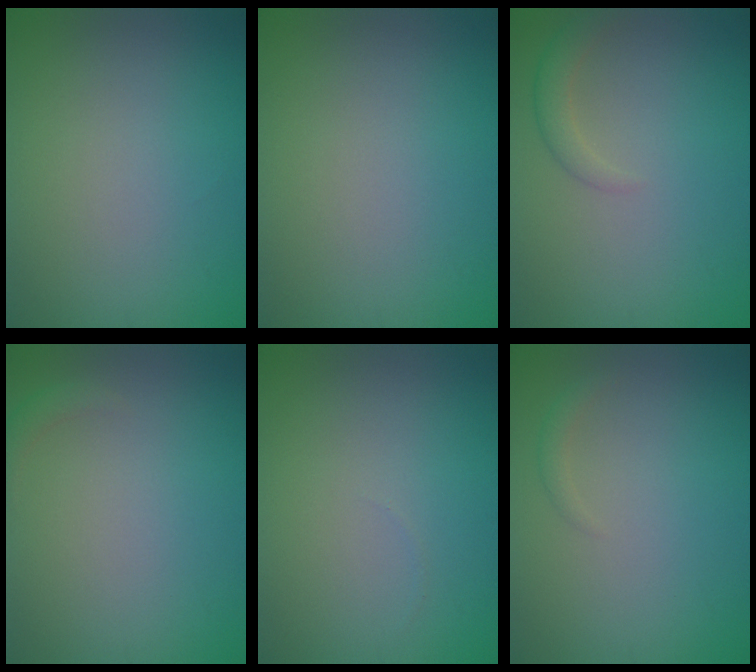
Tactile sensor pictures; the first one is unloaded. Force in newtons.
{"total": 0.0}
{"total": 1.7, "press": 1.7, "slide": 0.1}
{"total": 1.0, "press": 1.0, "slide": 0.2}
{"total": 0.0}
{"total": 0.8, "press": 0.8, "slide": 0.1}